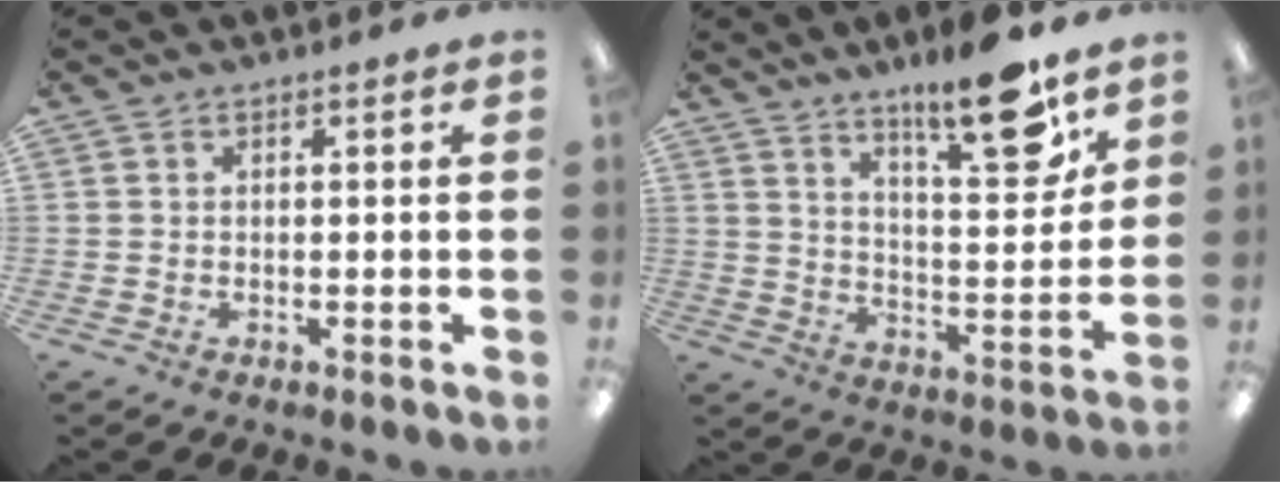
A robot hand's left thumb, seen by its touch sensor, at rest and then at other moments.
{"total": 15.8, "force": [11.9, 3.6, 9.8], "torque": [-0.148, -0.077, 0.193]}